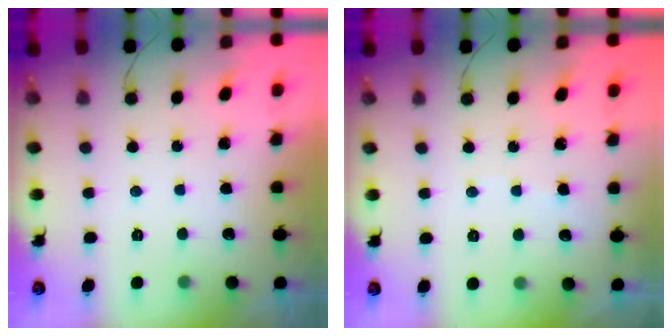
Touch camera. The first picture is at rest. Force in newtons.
{"total": 2.7, "press": 2.6, "slide": 0.4}